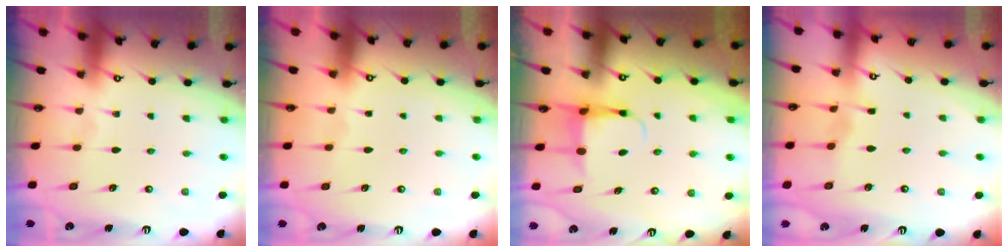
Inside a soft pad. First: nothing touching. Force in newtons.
{"total": 1.2, "press": 1.2, "slide": 0.1}
{"total": 4.6, "press": 4.5, "slide": 0.5}
{"total": 3.4, "press": 3.4, "slide": 0.5}